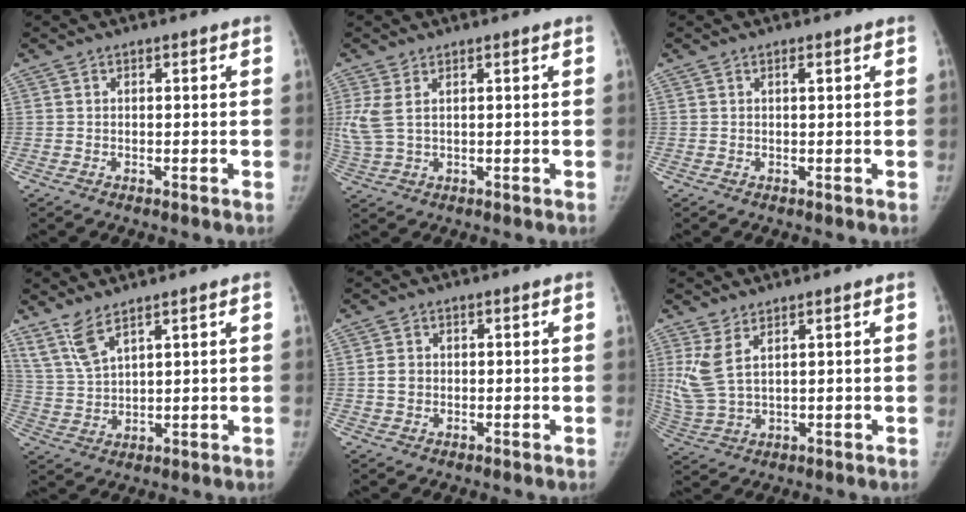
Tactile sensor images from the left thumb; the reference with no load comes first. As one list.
[{"total": 5.2, "force": [1.5, 2.6, 4.2], "torque": [-0.124, 0.005, 0.039]}, {"total": 0.7, "force": [0.3, 0.1, 0.6], "torque": [-0.011, 0.001, 0.005]}, {"total": 6.1, "force": [4.6, 1.5, 3.7], "torque": [-0.081, -0.023, 0.104]}, {"total": 2.5, "force": [0.0, 2.1, 1.3], "torque": [-0.019, 0.004, 0.000]}, {"total": 7.1, "force": [3.1, 3.0, 5.6], "torque": [-0.141, -0.013, 0.076]}]